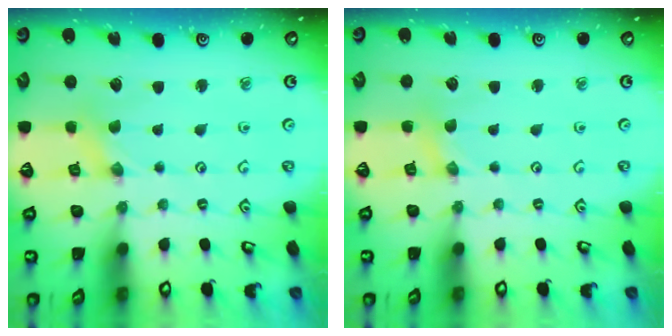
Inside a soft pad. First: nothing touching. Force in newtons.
{"total": 1.4, "press": 1.4, "slide": 0.3}